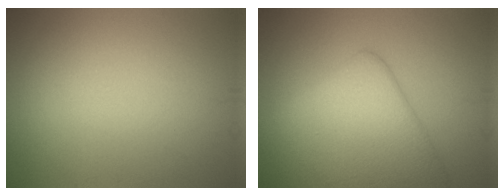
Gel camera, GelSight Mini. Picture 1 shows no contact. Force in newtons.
{"total": 9.3, "press": 9.3, "slide": 0.1}